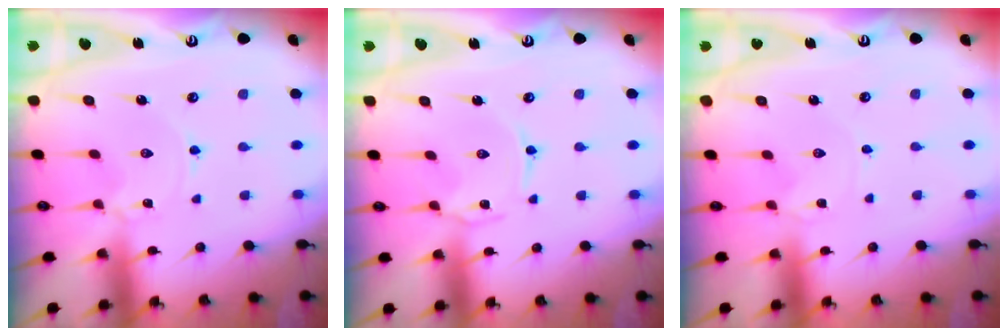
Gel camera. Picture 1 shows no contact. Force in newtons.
{"total": 1.2, "press": 1.2, "slide": 0.2}
{"total": 0.0}